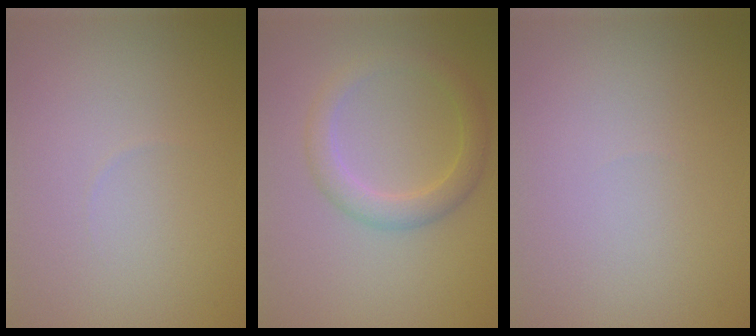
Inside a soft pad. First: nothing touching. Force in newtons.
{"total": 2.8, "press": 2.8, "slide": 0.2}
{"total": 0.0}